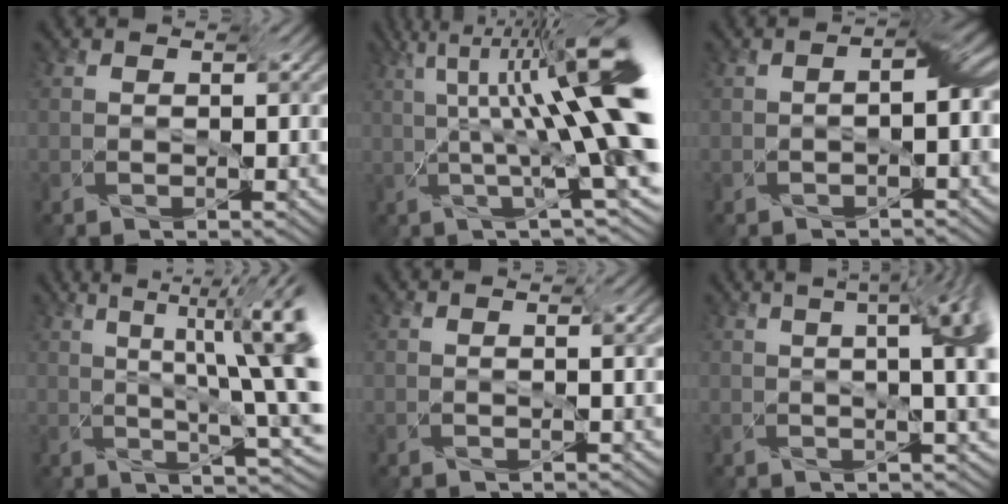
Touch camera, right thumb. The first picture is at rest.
{"total": 12.5, "force": [2.4, 2.1, 12.1], "torque": [-0.202, 0.013, 0.058]}
{"total": 3.4, "force": [-0.9, 0.7, 3.2], "torque": [-0.035, 0.011, -0.021]}
{"total": 11.8, "force": [1.5, 3.0, 11.3], "torque": [-0.138, 0.017, 0.029]}
{"total": 1.4, "force": [0.4, 0.0, 1.3], "torque": [-0.019, 0.005, 0.007]}
{"total": 12.9, "force": [3.9, 4.7, 11.4], "torque": [-0.128, 0.051, 0.053]}